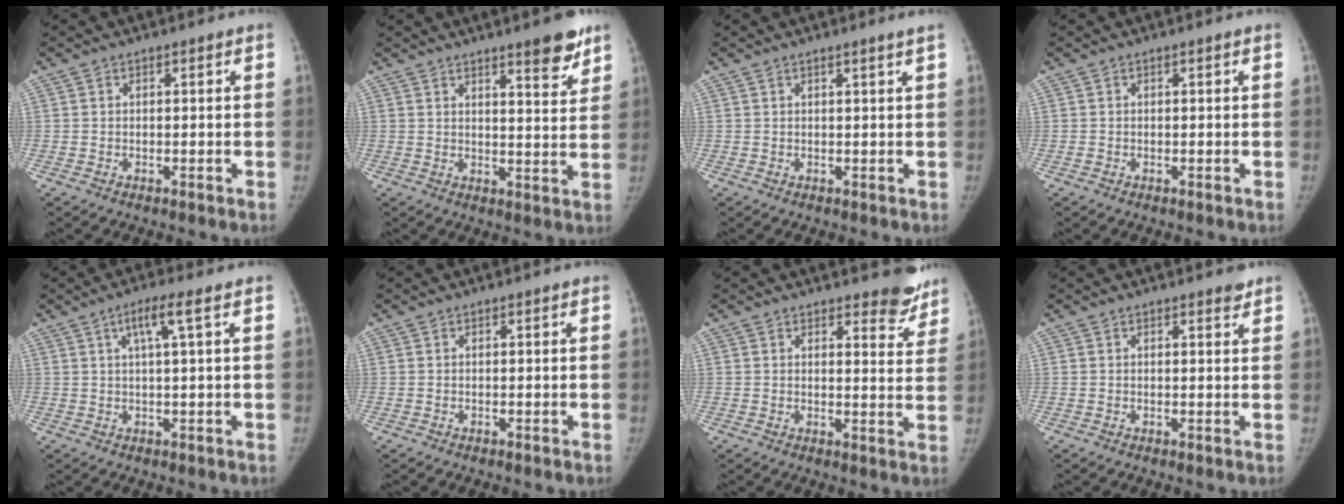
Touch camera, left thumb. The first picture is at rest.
{"total": 7.7, "force": [5.4, 1.6, 5.2], "torque": [-0.053, -0.036, 0.074]}
{"total": 1.3, "force": [0.9, -0.5, 0.8], "torque": [-0.017, -0.007, 0.018]}
{"total": 0.0}
{"total": 4.4, "force": [1.7, -0.2, 4.0], "torque": [-0.081, 0.005, 0.034]}
{"total": 0.0}
{"total": 6.7, "force": [5.8, 2.5, 2.3], "torque": [0.009, -0.042, 0.061]}
{"total": 1.4, "force": [1.2, 0.4, 0.6], "torque": [-0.003, -0.008, 0.014]}